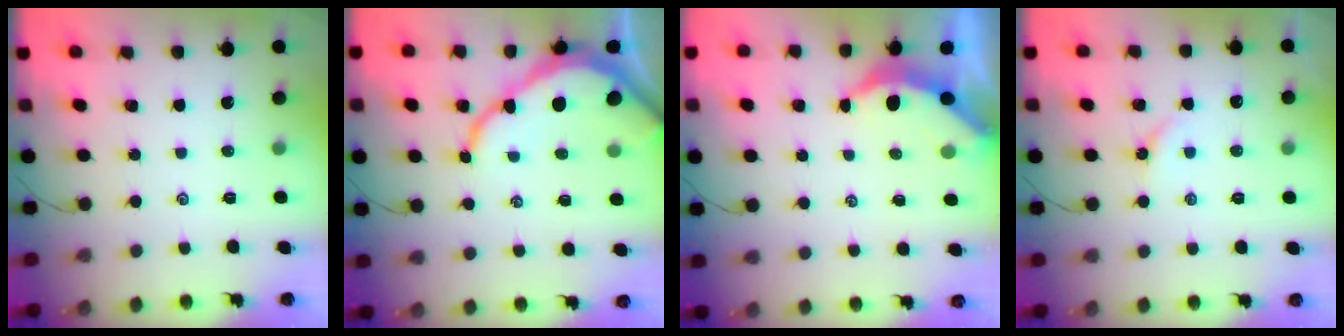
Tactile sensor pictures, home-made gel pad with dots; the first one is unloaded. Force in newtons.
{"total": 10.7, "press": 10.6, "slide": 1.3}
{"total": 3.5, "press": 3.5, "slide": 0.4}
{"total": 4.3, "press": 4.2, "slide": 0.7}